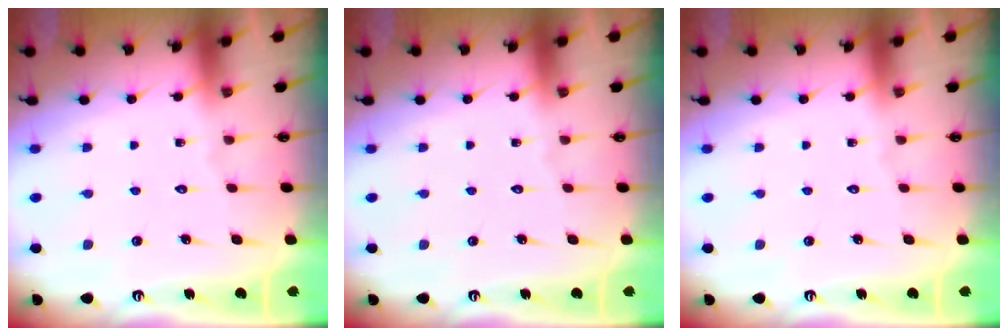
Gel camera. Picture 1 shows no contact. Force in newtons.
{"total": 0.0}
{"total": 0.0}